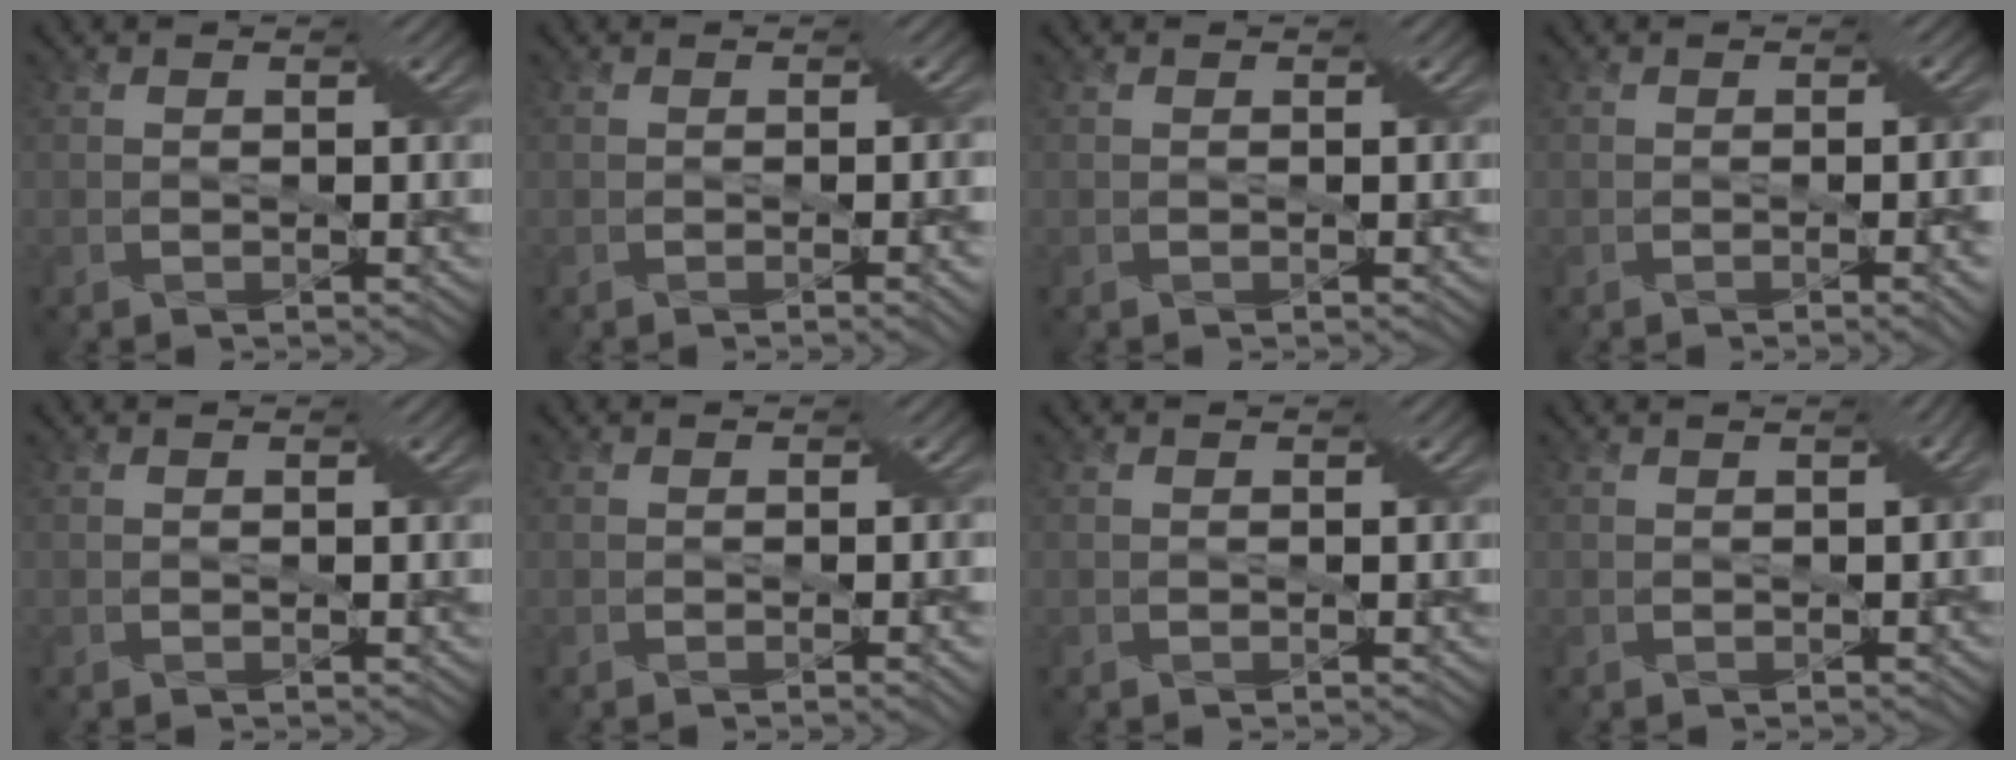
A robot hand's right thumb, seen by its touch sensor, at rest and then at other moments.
{"total": 2.6, "force": [-0.7, 0.8, 2.4], "torque": [-0.024, -0.002, -0.009]}
{"total": 0.0}
{"total": 3.4, "force": [-1.0, 0.7, 3.1], "torque": [-0.034, 0.000, -0.012]}
{"total": 0.0}
{"total": 2.0, "force": [-0.5, 0.6, 1.9], "torque": [-0.017, -0.003, -0.007]}
{"total": 0.0}
{"total": 1.2, "force": [0.4, 0.3, 1.1], "torque": [-0.012, 0.003, 0.006]}